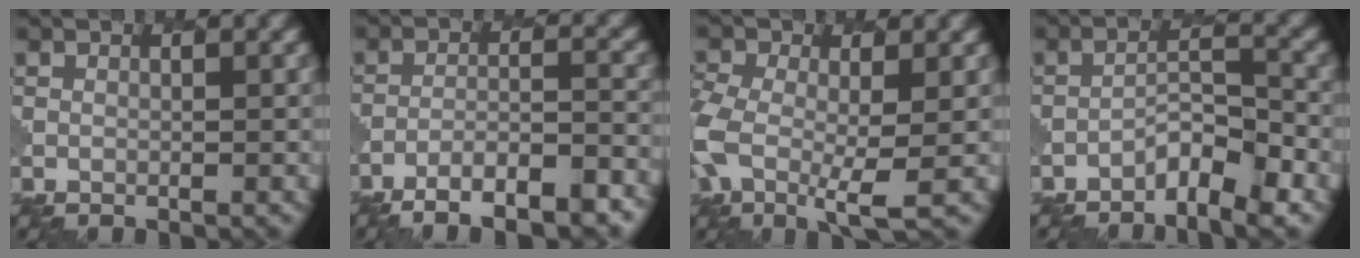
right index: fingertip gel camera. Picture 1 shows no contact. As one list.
[{"total": 8.4, "force": [-6.6, 2.1, 4.8], "torque": [-0.074, -0.001, -0.102]}, {"total": 6.2, "force": [-0.7, 3.0, 5.4], "torque": [-0.127, -0.008, -0.026]}, {"total": 3.5, "force": [-2.7, 0.8, 2.2], "torque": [-0.039, 0.009, -0.053]}]